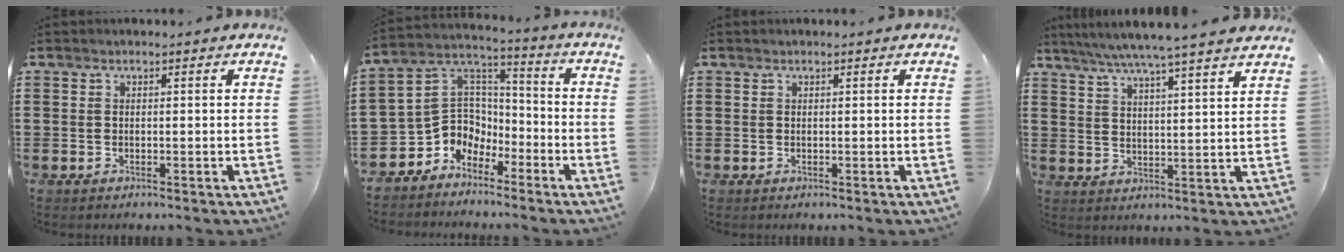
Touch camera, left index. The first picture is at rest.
{"total": 7.2, "force": [-4.0, 5.9, 0.8], "torque": [-0.052, -0.007, -0.080]}
{"total": 0.0}
{"total": 5.6, "force": [4.8, -0.8, 2.8], "torque": [-0.069, -0.026, 0.082]}